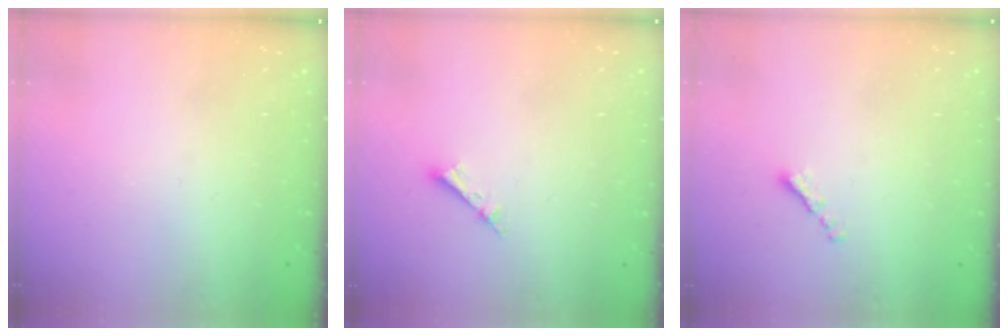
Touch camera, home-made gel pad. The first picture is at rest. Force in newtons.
{"total": 2.5, "press": 2.5, "slide": 0.1}
{"total": 0.0}